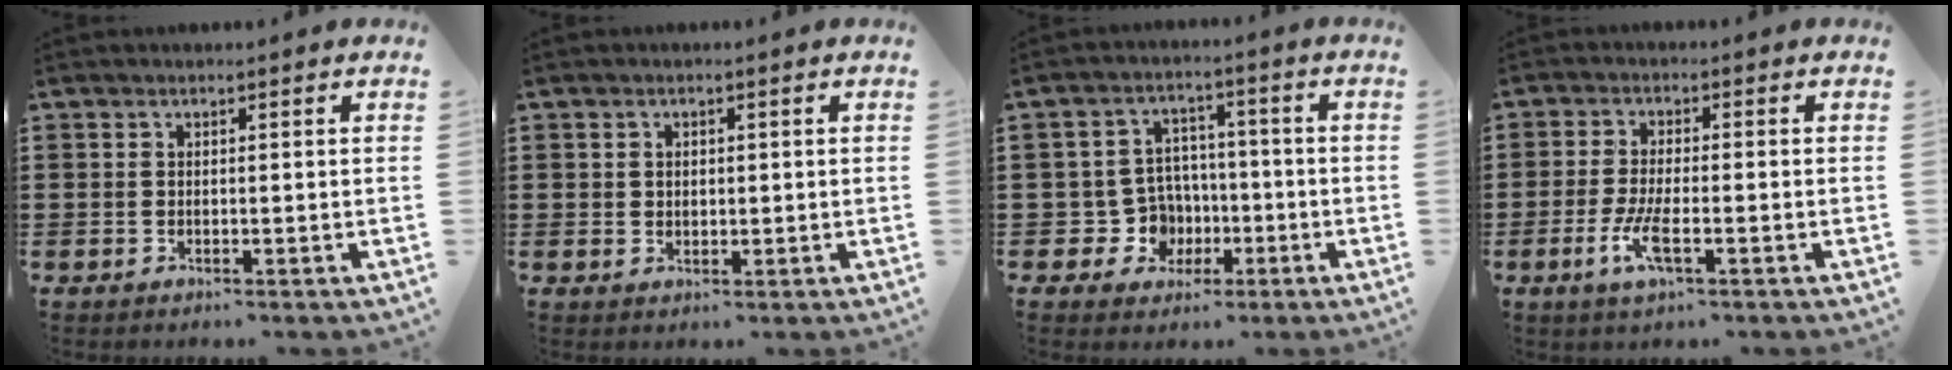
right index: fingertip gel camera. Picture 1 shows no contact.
{"total": 1.0, "force": [0.7, 0.6, 0.4], "torque": [-0.008, 0.004, 0.014]}
{"total": 6.3, "force": [-1.3, 5.8, 2.2], "torque": [-0.064, 0.012, -0.017]}
{"total": 5.2, "force": [-2.0, 1.2, 4.6], "torque": [-0.103, -0.011, -0.042]}